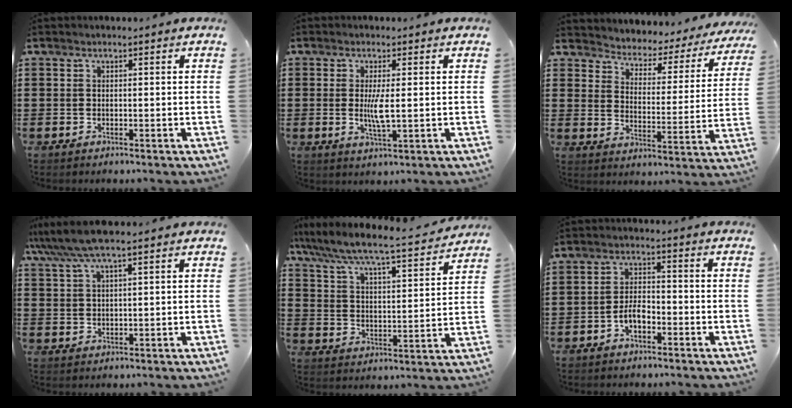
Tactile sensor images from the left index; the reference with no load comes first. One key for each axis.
{"total": 4.4, "fx": 0.2, "fy": 0.6, "fz": 4.3, "tx": -0.085, "ty": -0.006, "tz": 0.000}
{"total": 2.5, "fx": 2.4, "fy": 0.8, "fz": -0.1, "tx": -0.021, "ty": -0.029, "tz": 0.029}
{"total": 5.2, "fx": 3.8, "fy": 0.3, "fz": 3.6, "tx": -0.079, "ty": -0.004, "tz": 0.068}
{"total": 5.9, "fx": 5.5, "fy": 0.0, "fz": 2.2, "tx": -0.069, "ty": -0.046, "tz": 0.084}
{"total": 3.5, "fx": -2.1, "fy": 1.5, "fz": 2.4, "tx": -0.051, "ty": 0.005, "tz": -0.042}